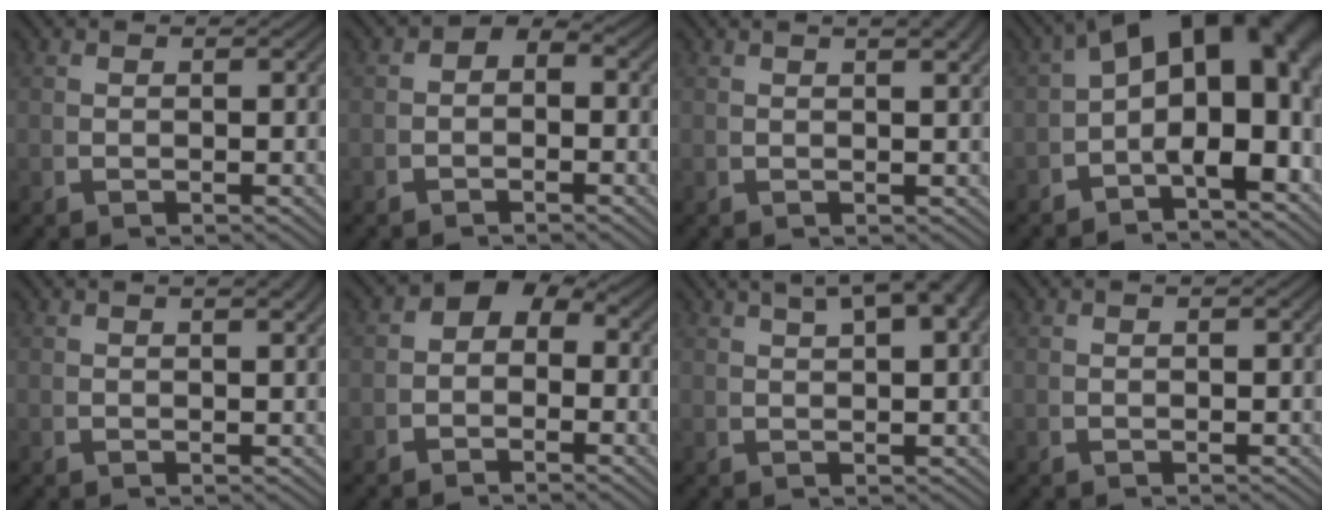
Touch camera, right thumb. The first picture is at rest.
{"total": 1.6, "force": [-0.5, 1.1, 0.9], "torque": [-0.015, -0.005, -0.009]}
{"total": 2.4, "force": [1.3, 0.5, 2.0], "torque": [-0.018, 0.008, 0.020]}
{"total": 14.1, "force": [0.5, 8.5, 11.2], "torque": [-0.152, -0.017, 0.006]}
{"total": 1.4, "force": [0.7, 0.2, 1.2], "torque": [-0.011, 0.005, 0.012]}
{"total": 2.7, "force": [0.2, 2.1, 1.8], "torque": [-0.022, 0.000, 0.002]}
{"total": 6.9, "force": [3.9, 2.7, 5.1], "torque": [-0.045, 0.032, 0.050]}
{"total": 0.0}